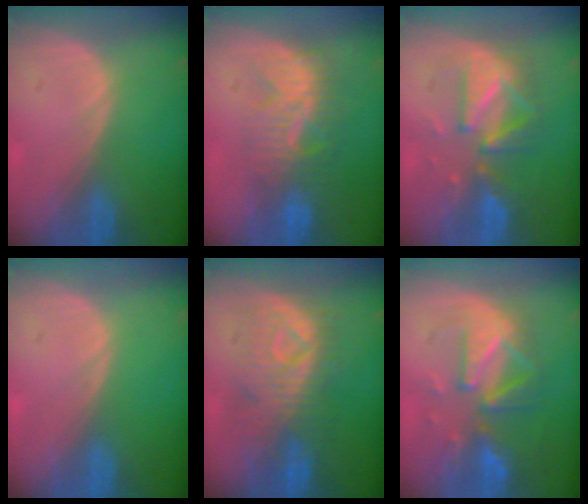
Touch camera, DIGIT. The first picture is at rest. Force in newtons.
{"total": 8.3, "press": 8.0, "slide": 2.2}
{"total": 7.9, "press": 7.9, "slide": 0.6}
{"total": 0.0}
{"total": 8.8, "press": 8.7, "slide": 1.6}
{"total": 9.8, "press": 8.9, "slide": 4.2}